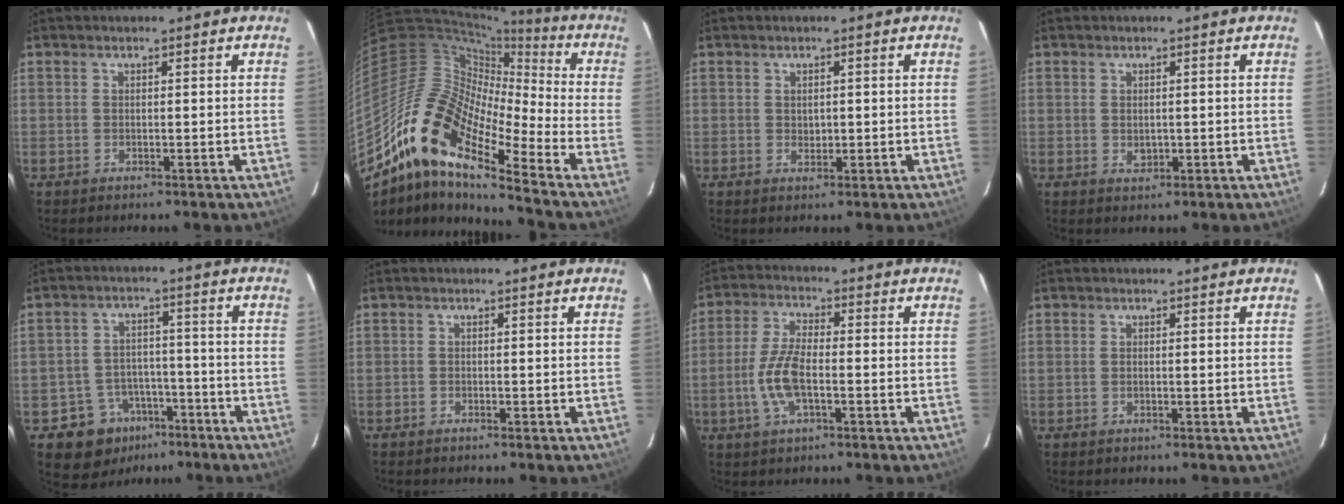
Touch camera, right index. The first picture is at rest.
{"total": 17.8, "force": [-11.7, 4.4, 12.6], "torque": [-0.202, -0.010, -0.245]}
{"total": 1.4, "force": [0.2, 1.2, 0.6], "torque": [-0.008, 0.000, 0.006]}
{"total": 1.7, "force": [-0.1, 1.4, 0.9], "torque": [-0.014, 0.000, 0.002]}
{"total": 9.3, "force": [-5.8, 7.1, 1.5], "torque": [-0.039, 0.029, -0.073]}
{"total": 0.7, "force": [-0.6, 0.3, 0.0], "torque": [-0.004, 0.001, -0.014]}
{"total": 7.8, "force": [-2.2, 2.9, 6.9], "torque": [-0.152, 0.002, -0.044]}
{"total": 0.0}